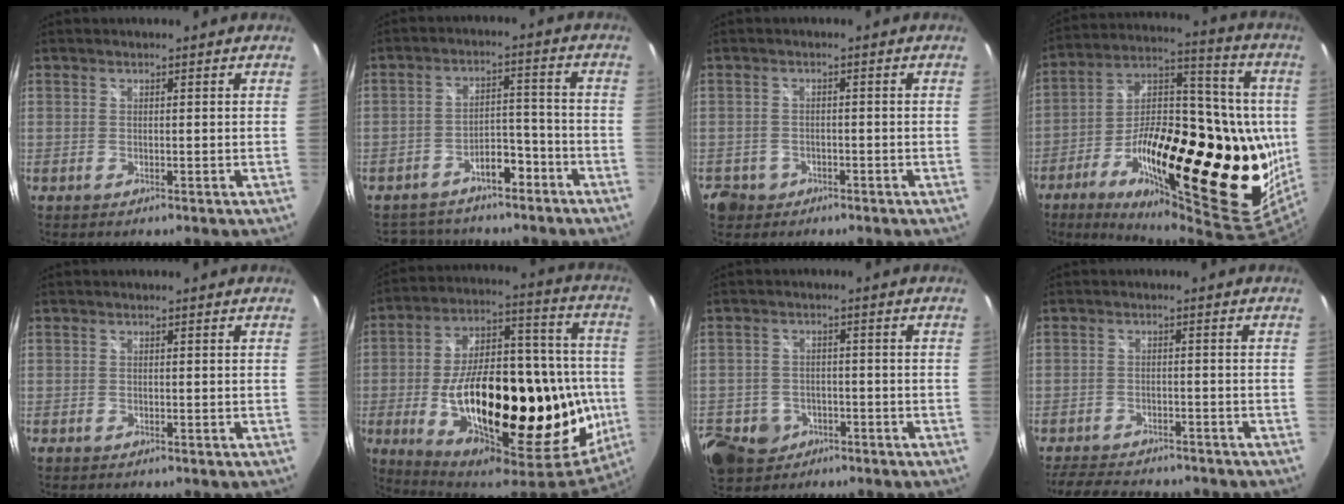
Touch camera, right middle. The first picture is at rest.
{"total": 12.2, "force": [-9.2, 6.4, 4.8], "torque": [-0.097, 0.038, -0.120]}
{"total": 4.2, "force": [-2.0, 3.5, 0.9], "torque": [-0.036, 0.003, -0.030]}
{"total": 33.6, "force": [-6.8, 14.2, 29.7], "torque": [-0.460, 0.010, -0.089]}
{"total": 0.6, "force": [-0.4, 0.4, 0.2], "torque": [-0.005, -0.003, -0.009]}
{"total": 36.1, "force": [-8.4, 16.6, 31.0], "torque": [-0.476, 0.018, -0.095]}
{"total": 12.8, "force": [-5.6, 10.4, 4.8], "torque": [-0.167, -0.005, -0.079]}
{"total": 11.1, "force": [-9.7, 3.6, 4.2], "torque": [-0.099, -0.009, -0.143]}